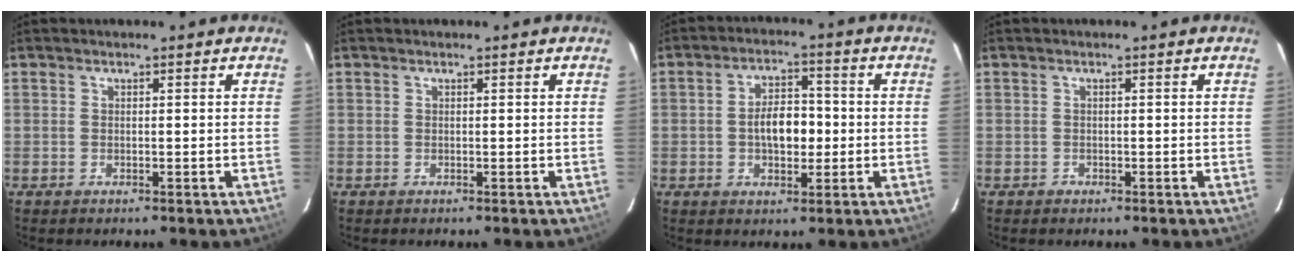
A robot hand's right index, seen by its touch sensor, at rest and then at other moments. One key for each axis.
{"total": 0.0}
{"total": 7.3, "fx": -0.9, "fy": 4.0, "fz": 6.0, "tx": -0.108, "ty": 0.012, "tz": -0.010}
{"total": 0.9, "fx": -0.5, "fy": 0.8, "fz": 0.0, "tx": 0.002, "ty": 0.003, "tz": -0.006}